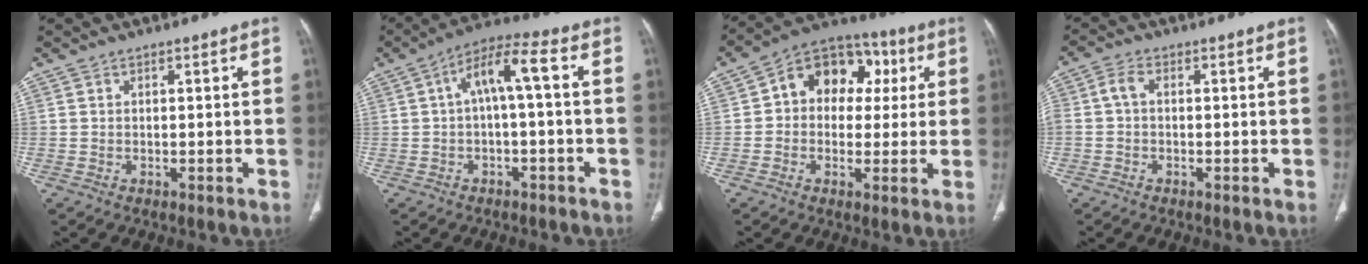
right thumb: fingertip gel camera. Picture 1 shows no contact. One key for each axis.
{"total": 7.6, "fx": 0.0, "fy": 2.3, "fz": 7.3, "tx": -0.135, "ty": 0.046, "tz": -0.001}
{"total": 13.4, "fx": 2.6, "fy": 10.2, "fz": 8.3, "tx": -0.073, "ty": 0.028, "tz": 0.027}
{"total": 3.0, "fx": -0.2, "fy": 1.6, "fz": 2.5, "tx": -0.056, "ty": 0.007, "tz": -0.012}